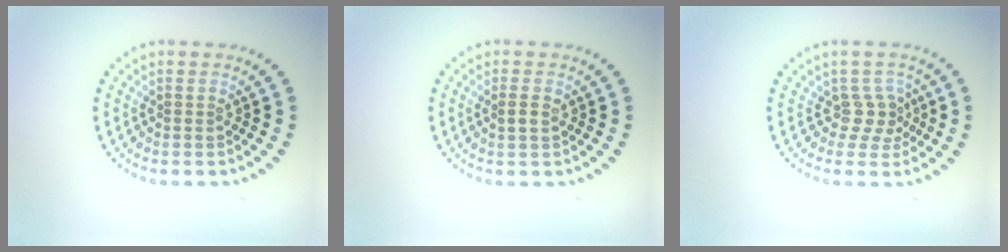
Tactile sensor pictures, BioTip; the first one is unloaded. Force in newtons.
{"total": 1.2, "press": 1.1, "slide": 0.5}
{"total": 2.2, "press": 1.5, "slide": 1.6}